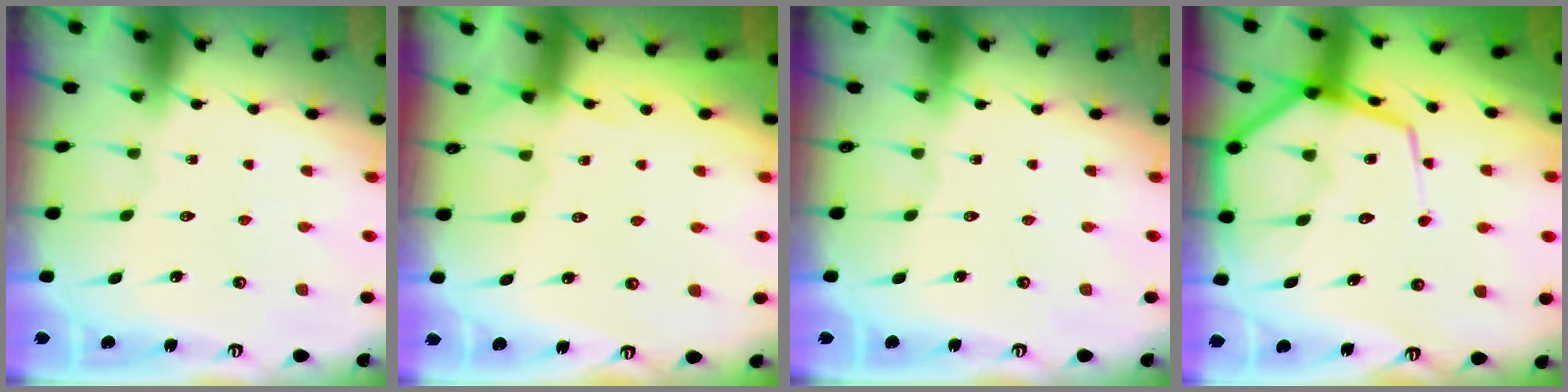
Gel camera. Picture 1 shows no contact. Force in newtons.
{"total": 2.2, "press": 2.2, "slide": 0.2}
{"total": 0.0}
{"total": 13.0, "press": 12.9, "slide": 1.2}